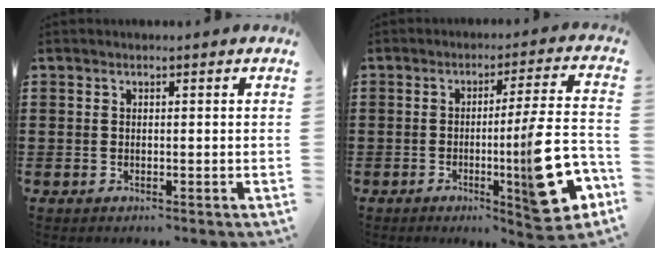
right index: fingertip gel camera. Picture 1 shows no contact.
{"total": 12.2, "force": [-3.2, 0.8, 11.8], "torque": [-0.170, -0.024, -0.056]}